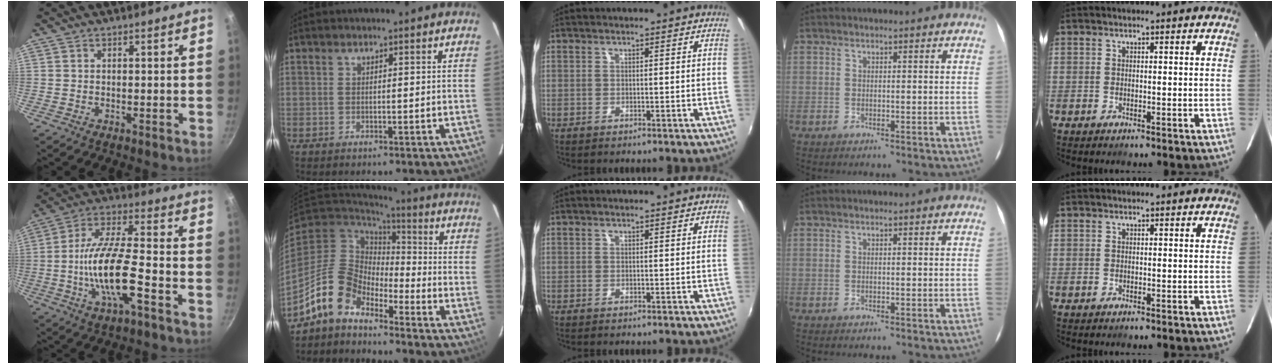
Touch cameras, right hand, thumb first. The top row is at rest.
{"thumb": {"total": 14.7, "force": [-4.7, 4.2, 13.3], "torque": [-0.253, 0.030, -0.096]}, "index": {"total": 10.8, "force": [-8.4, 5.7, 3.9], "torque": [-0.086, 0.022, -0.164]}}